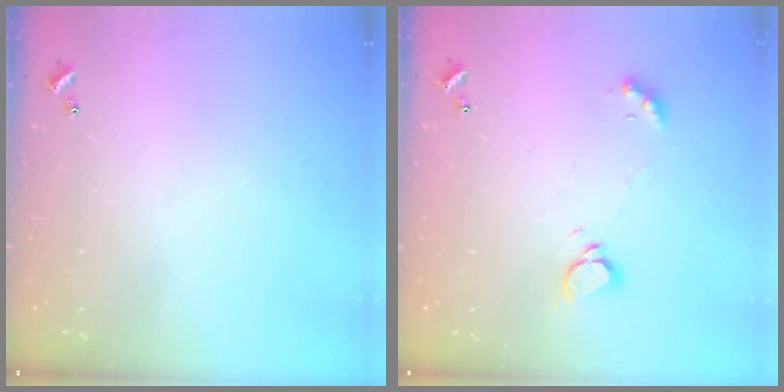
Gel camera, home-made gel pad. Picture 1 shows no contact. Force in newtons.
{"total": 2.8, "press": 2.8, "slide": 0.3}